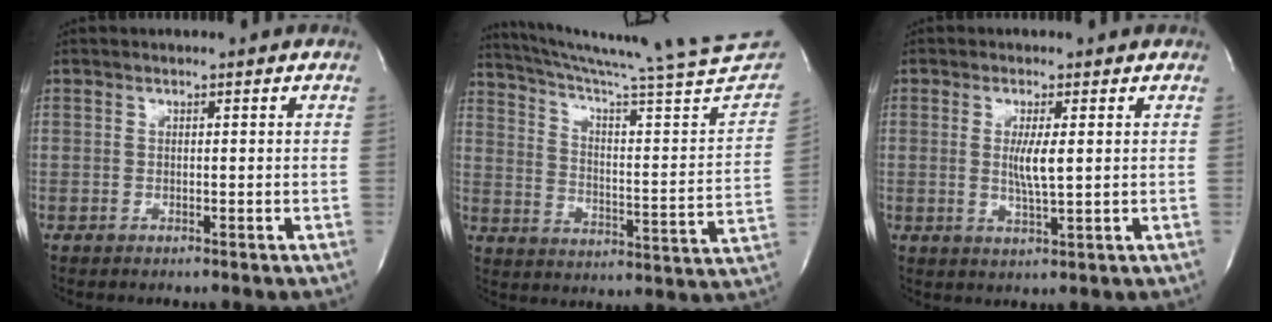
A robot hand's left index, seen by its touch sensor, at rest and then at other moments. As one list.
[{"total": 29.0, "force": [26.6, 0.0, 11.5], "torque": [-0.184, -0.095, 0.347]}, {"total": 3.9, "force": [0.5, 0.1, 3.9], "torque": [-0.079, -0.008, 0.011]}]